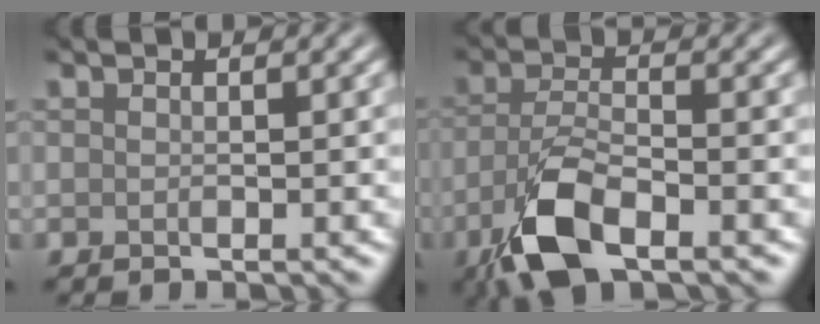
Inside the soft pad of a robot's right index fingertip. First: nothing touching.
{"total": 6.2, "force": [-3.3, 2.5, 4.7], "torque": [-0.105, -0.010, -0.072]}